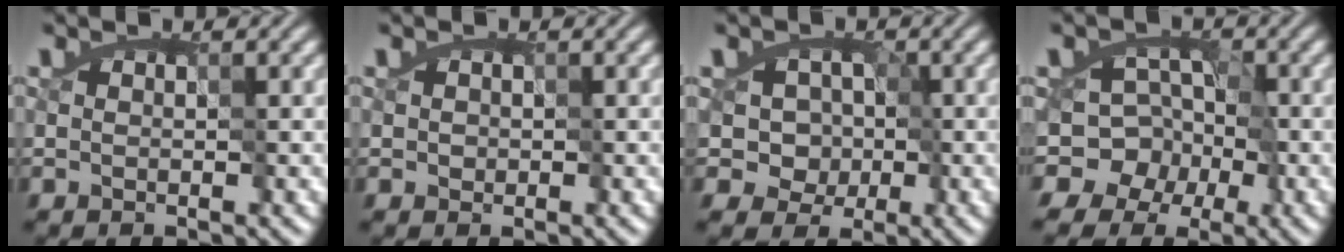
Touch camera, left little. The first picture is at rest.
{"total": 0.8, "force": [0.0, 0.8, 0.3], "torque": [-0.010, 0.006, 0.001]}
{"total": 5.0, "force": [-0.3, 4.6, 1.9], "torque": [-0.006, 0.010, -0.025]}
{"total": 7.6, "force": [-4.0, 5.9, 2.5], "torque": [0.000, 0.014, -0.092]}